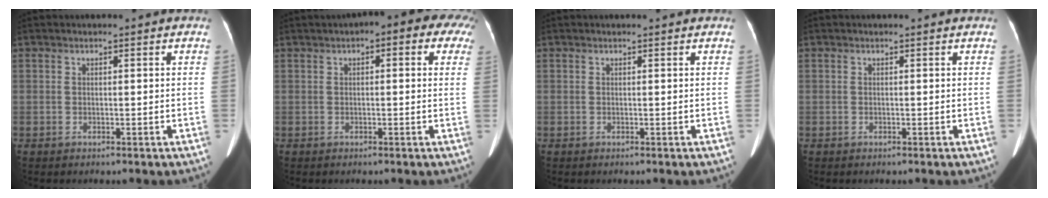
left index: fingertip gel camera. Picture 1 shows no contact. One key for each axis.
{"total": 8.5, "fx": 4.0, "fy": 3.2, "fz": 6.8, "tx": -0.069, "ty": 0.043, "tz": 0.040}
{"total": 2.2, "fx": 2.0, "fy": 0.2, "fz": 0.9, "tx": -0.010, "ty": 0.025, "tz": 0.026}
{"total": 0.0}